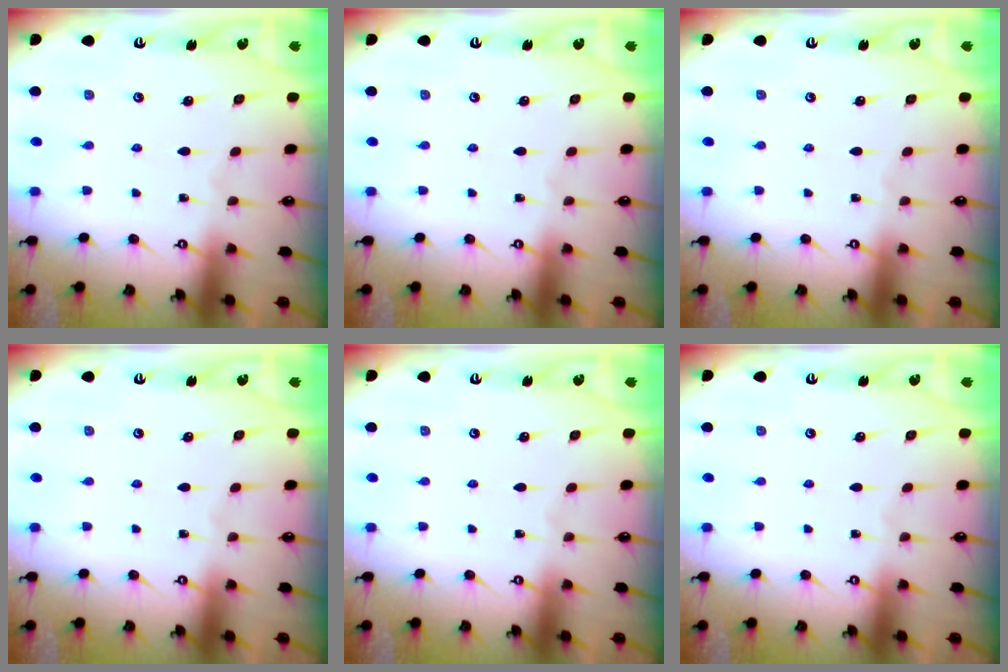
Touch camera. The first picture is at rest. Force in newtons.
{"total": 0.0}
{"total": 0.0}
{"total": 0.0}
{"total": 0.0}
{"total": 0.0}